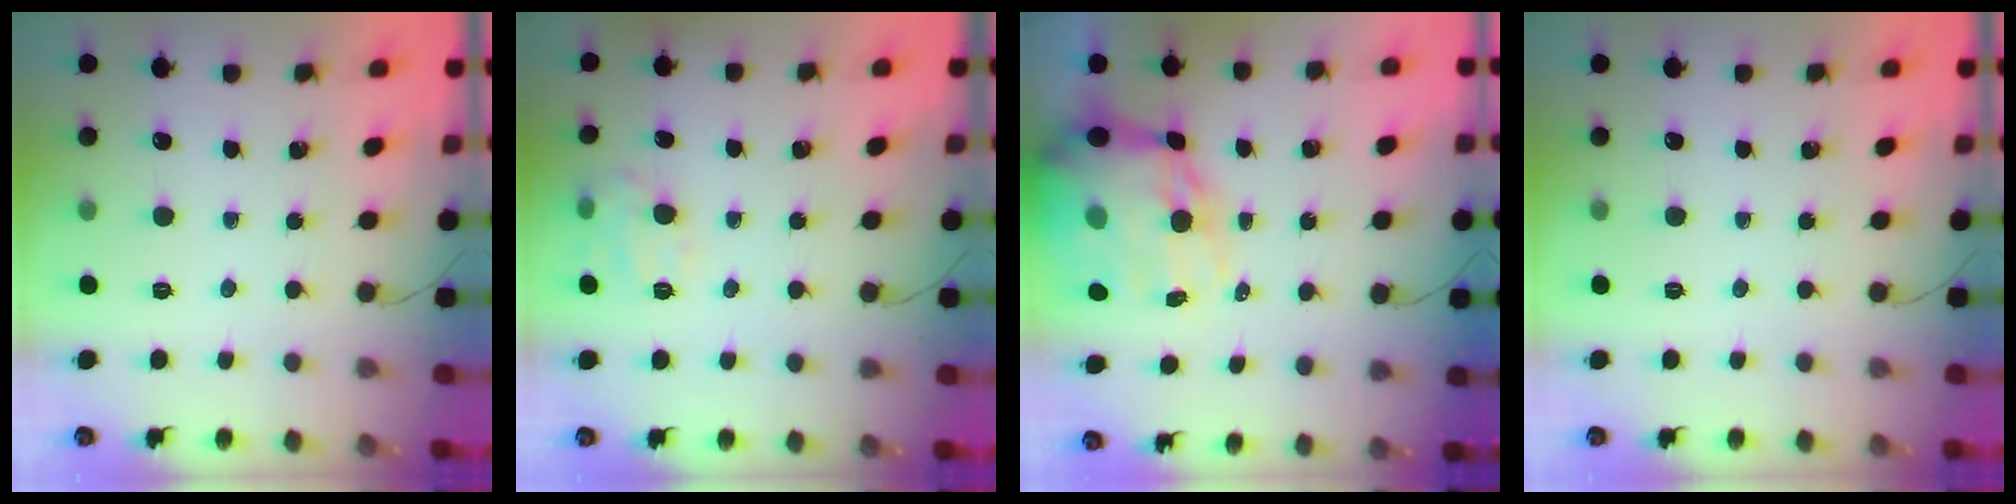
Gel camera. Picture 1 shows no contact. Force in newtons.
{"total": 9.5, "press": 9.4, "slide": 0.9}
{"total": 20.1, "press": 19.5, "slide": 4.9}
{"total": 0.0}